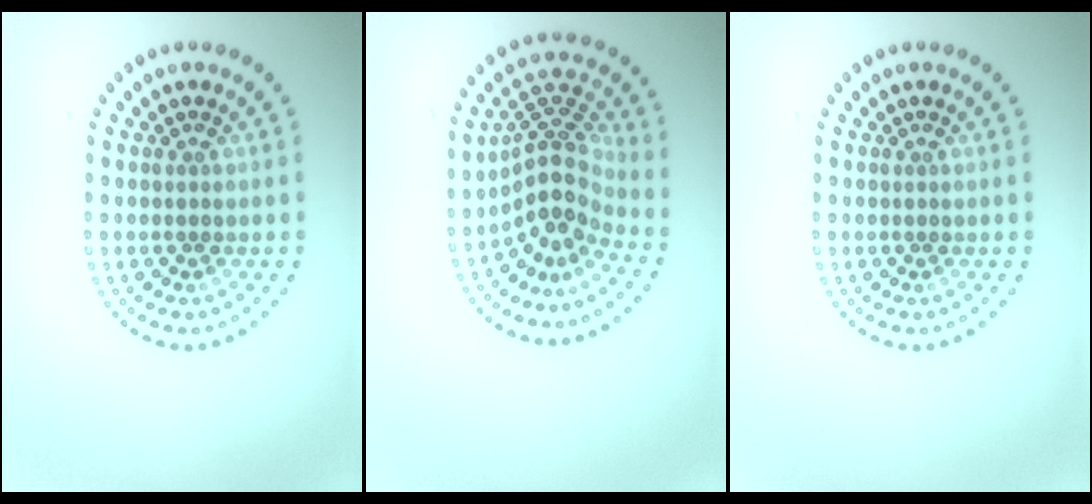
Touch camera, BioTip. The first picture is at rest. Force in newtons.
{"total": 4.5, "press": 3.1, "slide": 3.2}
{"total": 0.0}